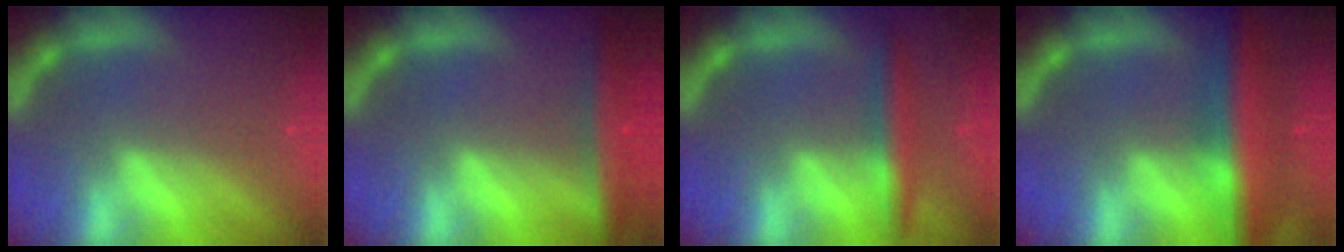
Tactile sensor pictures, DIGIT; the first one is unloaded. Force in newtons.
{"total": 5.0}
{"total": 4.0}
{"total": 9.5}